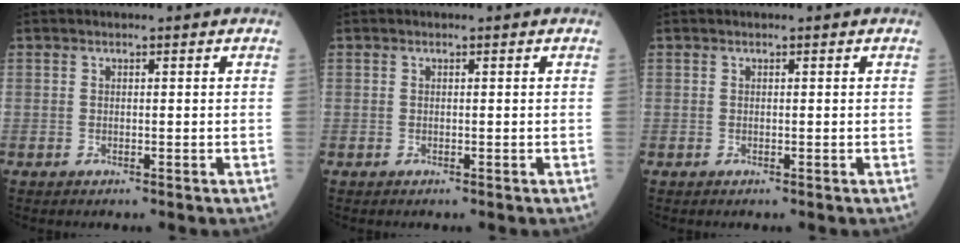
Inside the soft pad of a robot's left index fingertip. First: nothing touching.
{"total": 0.0}
{"total": 0.0}